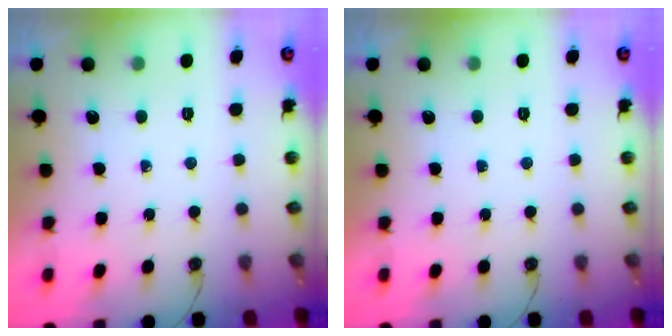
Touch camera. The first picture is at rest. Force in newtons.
{"total": 0.0}